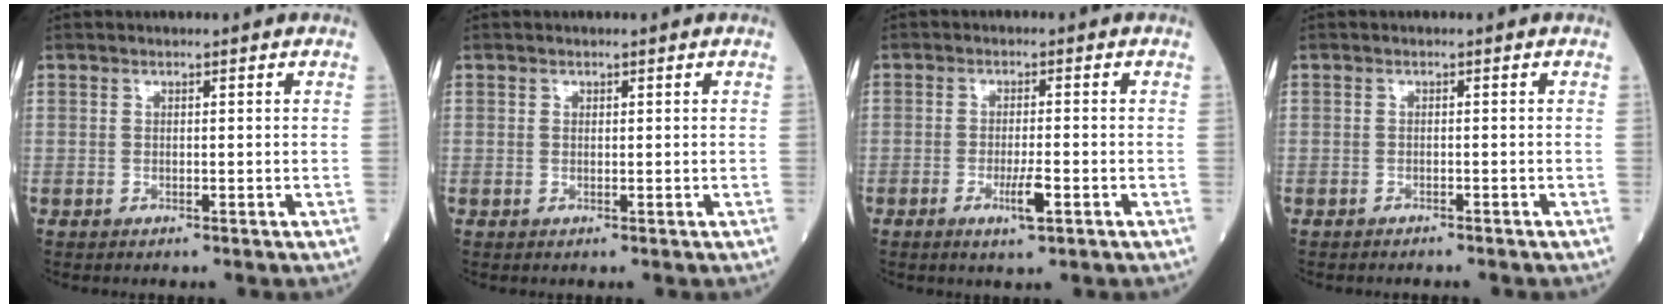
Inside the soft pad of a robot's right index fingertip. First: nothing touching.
{"total": 0.0}
{"total": 3.8, "force": [-1.5, 0.4, 3.5], "torque": [-0.067, -0.004, -0.022]}
{"total": 1.9, "force": [-1.8, 0.4, 0.5], "torque": [-0.011, -0.003, -0.022]}